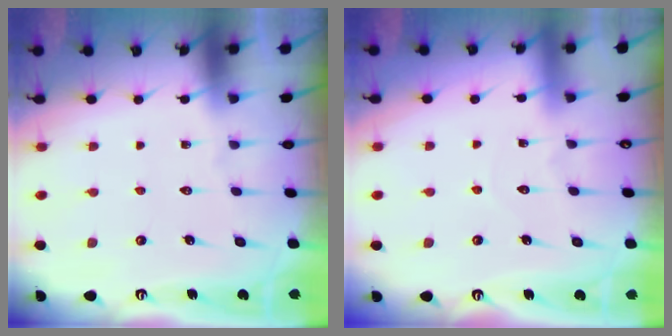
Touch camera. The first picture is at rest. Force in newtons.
{"total": 2.9, "press": 2.9, "slide": 0.3}